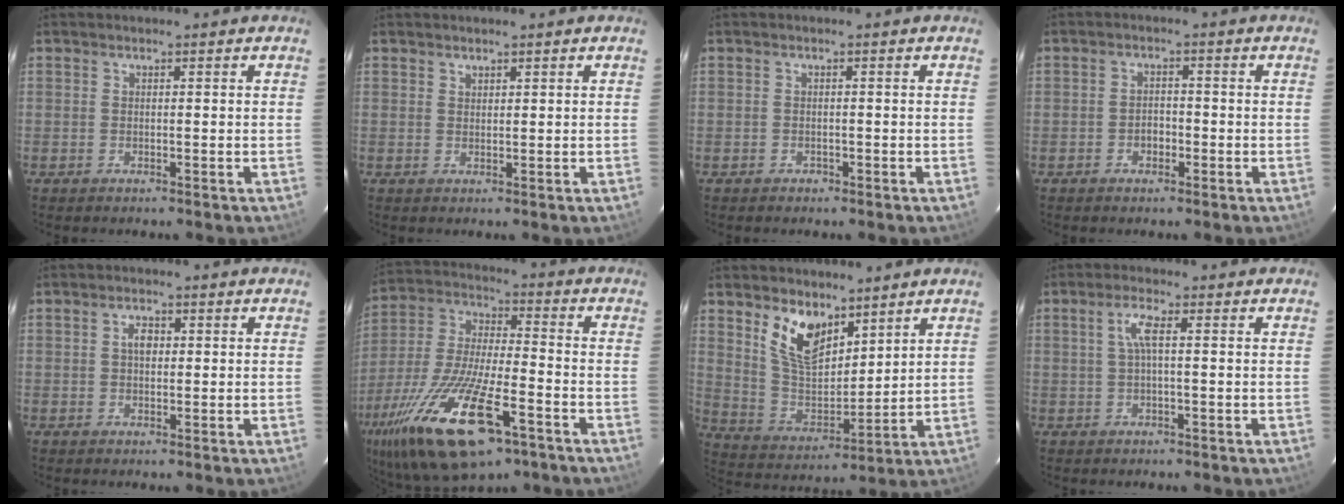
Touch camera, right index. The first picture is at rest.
{"total": 0.9, "force": [0.8, 0.5, 0.1], "torque": [-0.001, 0.002, 0.014]}
{"total": 1.1, "force": [-0.7, 0.8, 0.0], "torque": [-0.001, 0.003, -0.010]}
{"total": 2.3, "force": [-1.2, 1.6, 1.2], "torque": [-0.023, 0.007, -0.019]}
{"total": 2.2, "force": [0.3, 1.5, 1.6], "torque": [-0.028, 0.008, 0.004]}
{"total": 24.5, "force": [-13.1, 8.1, 19.1], "torque": [-0.389, -0.055, -0.232]}
{"total": 11.5, "force": [7.1, 6.0, 6.8], "torque": [-0.130, 0.003, 0.147]}
{"total": 3.1, "force": [0.3, 0.2, 3.1], "torque": [-0.064, 0.005, 0.005]}